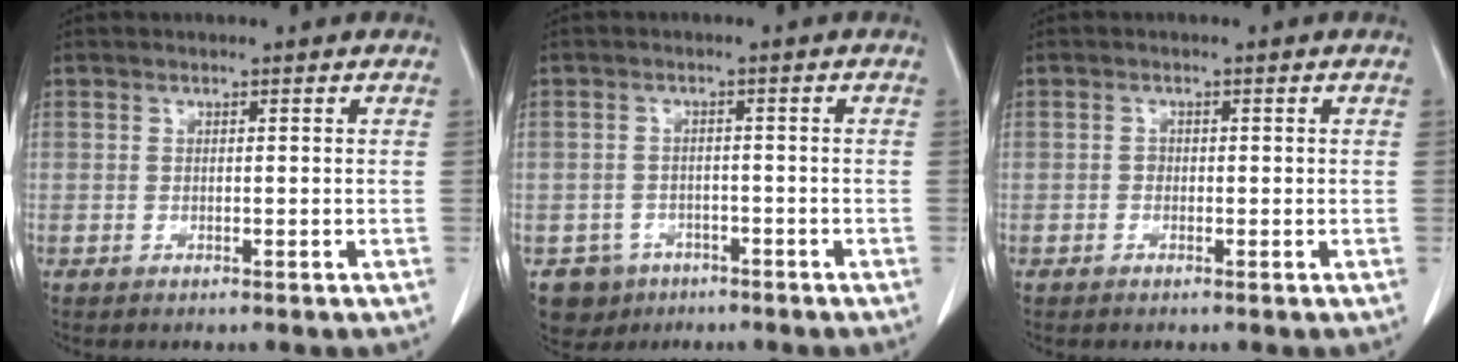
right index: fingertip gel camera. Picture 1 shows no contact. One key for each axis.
{"total": 4.8, "fx": -2.8, "fy": 3.8, "fz": 0.1, "tx": -0.002, "ty": 0.009, "tz": -0.041}
{"total": 0.7, "fx": -0.1, "fy": 0.7, "fz": 0.3, "tx": 0.000, "ty": 0.003, "tz": -0.003}